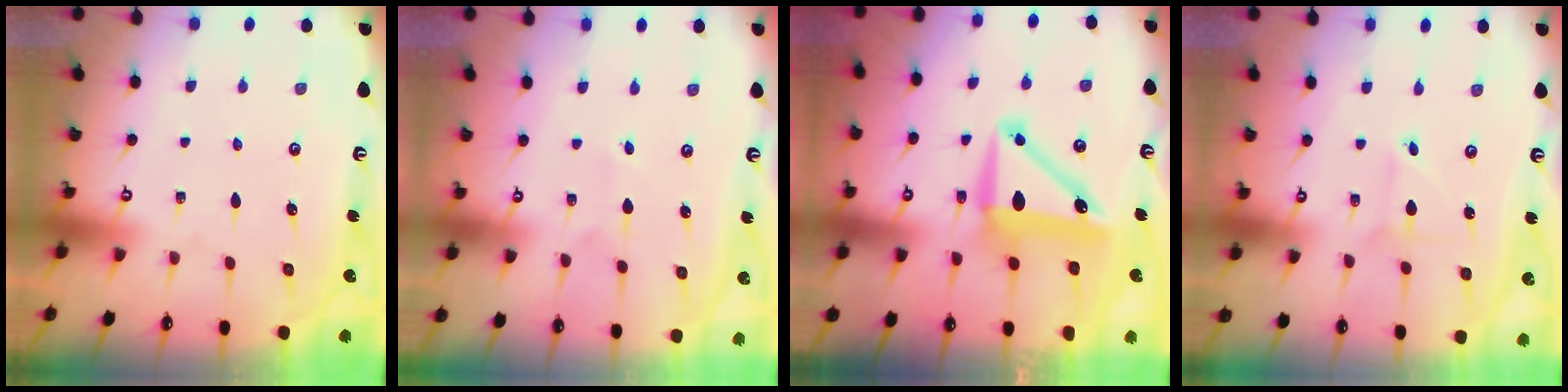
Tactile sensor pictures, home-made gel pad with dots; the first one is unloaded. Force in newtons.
{"total": 2.9, "press": 2.8, "slide": 0.4}
{"total": 10.1, "press": 9.9, "slide": 2.0}
{"total": 1.8, "press": 1.8, "slide": 0.2}